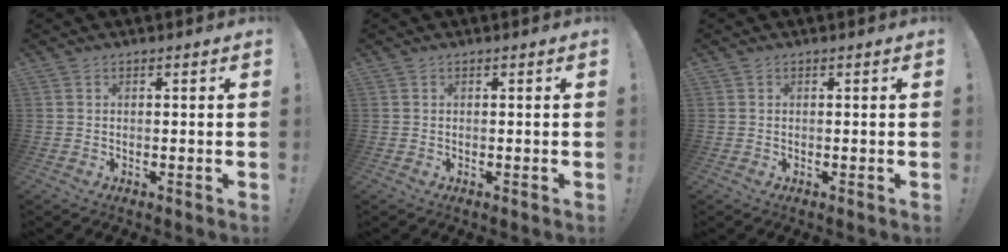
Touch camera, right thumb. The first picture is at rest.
{"total": 0.0}
{"total": 0.0}